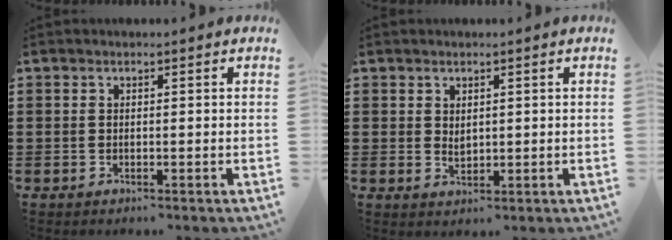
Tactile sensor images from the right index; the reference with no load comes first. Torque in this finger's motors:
{"motor_torque": [0.83, 1.31, -0.01, 0.03]}